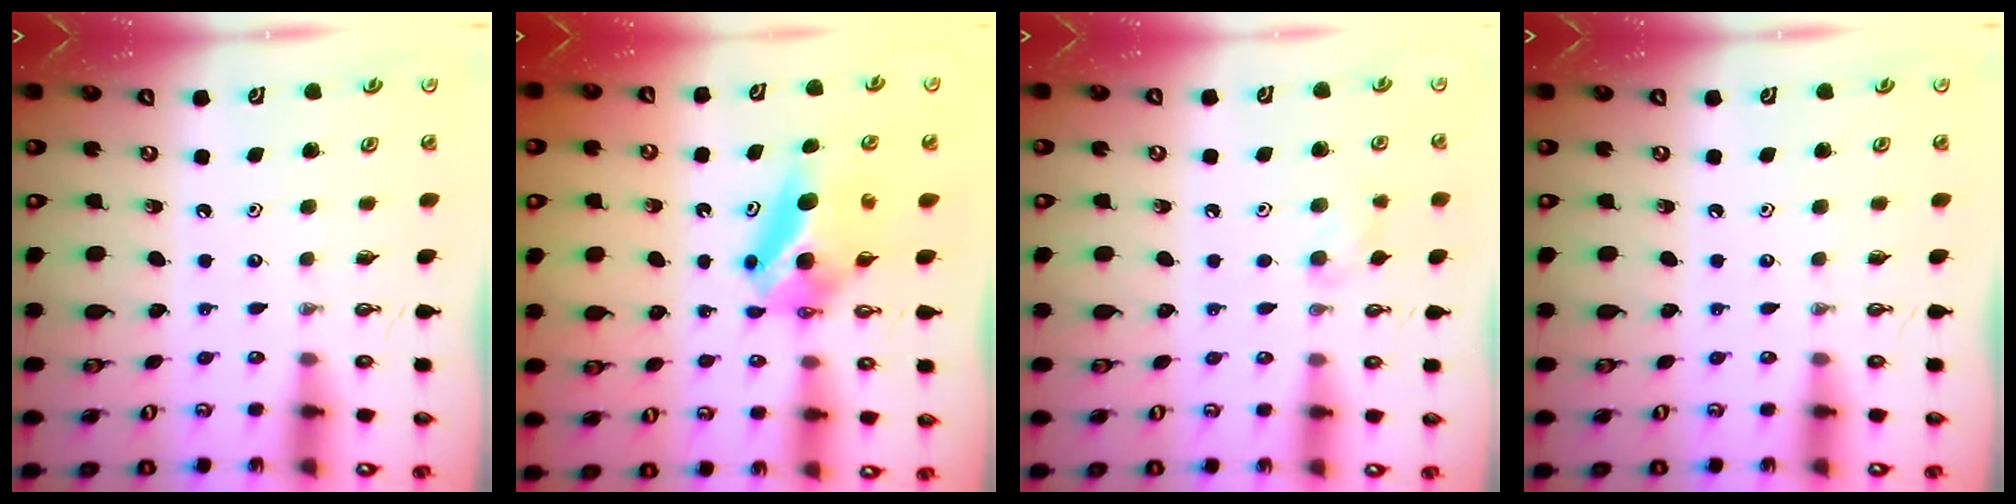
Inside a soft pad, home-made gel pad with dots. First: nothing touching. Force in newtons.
{"total": 6.5, "press": 6.2, "slide": 1.9}
{"total": 6.4, "press": 6.3, "slide": 1.3}
{"total": 0.0}